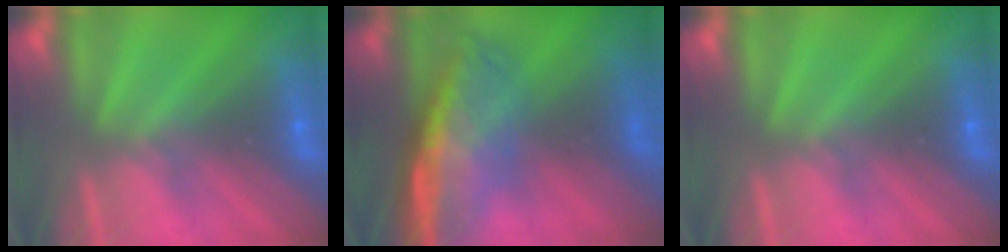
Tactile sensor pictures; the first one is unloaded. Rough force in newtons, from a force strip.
{"total": 13.7}
{"total": 0.0}